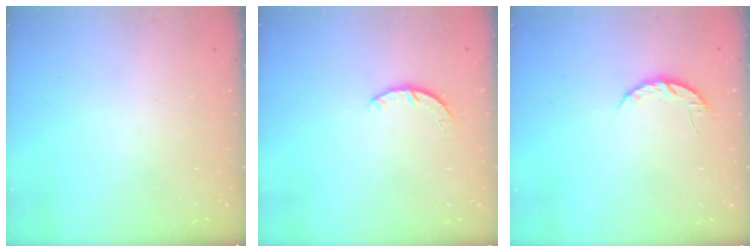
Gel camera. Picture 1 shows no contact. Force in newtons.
{"total": 3.4, "press": 3.4, "slide": 0.5}
{"total": 5.0, "press": 4.9, "slide": 0.6}